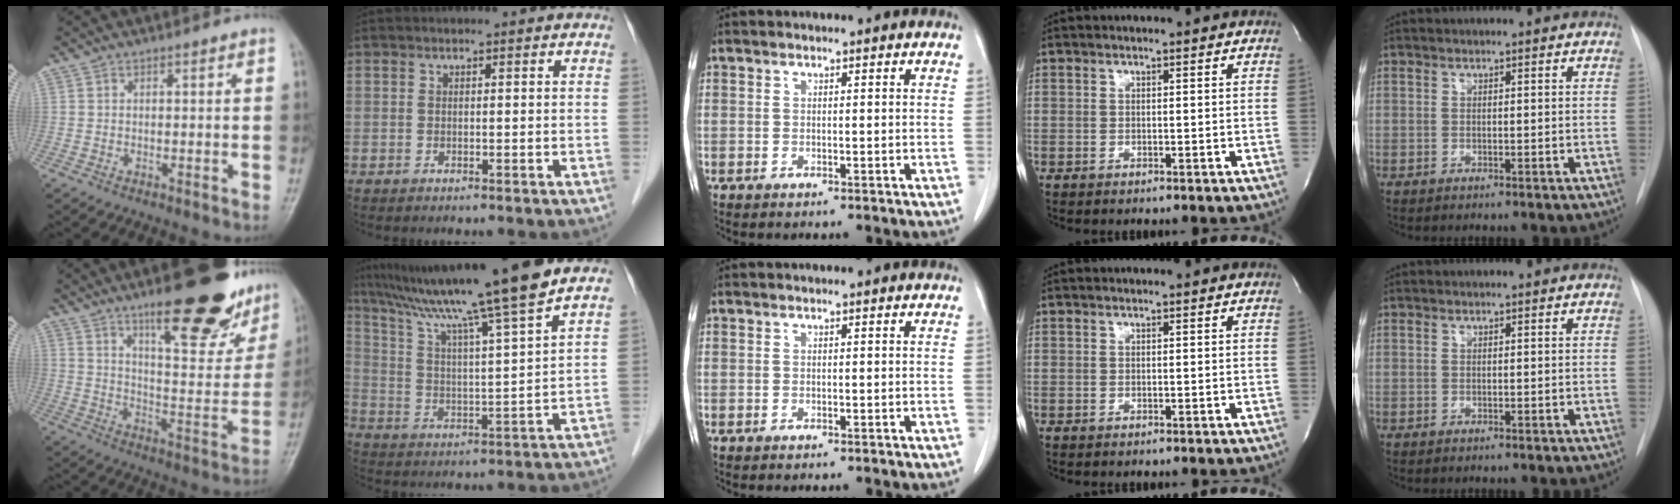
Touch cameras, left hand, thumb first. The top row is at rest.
{"thumb": {"total": 21.6, "force": [14.6, 6.4, 14.5], "torque": [-0.151, -0.080, 0.215]}, "index": {"total": 16.2, "force": [13.2, -2.8, 9.0], "torque": [-0.154, -0.017, 0.212]}}